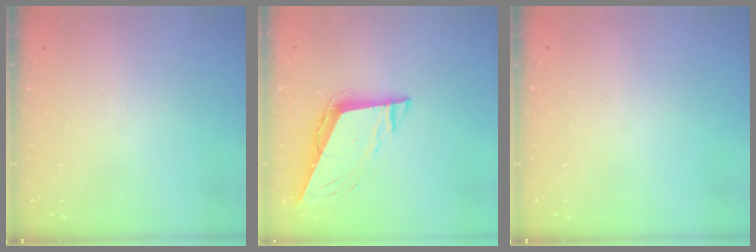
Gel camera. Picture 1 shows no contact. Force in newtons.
{"total": 8.9, "press": 8.4, "slide": 2.7}
{"total": 0.0}